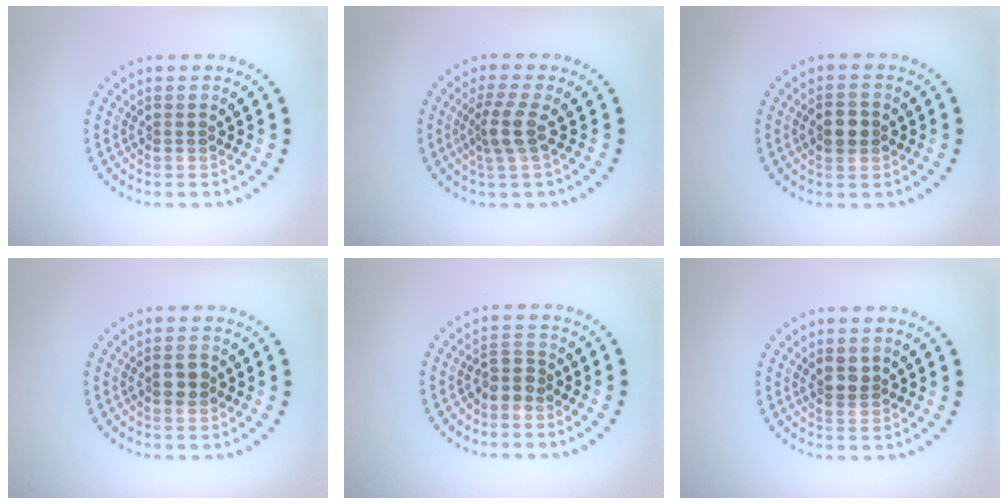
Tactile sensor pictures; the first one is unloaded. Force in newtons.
{"total": 2.7, "press": 2.2, "slide": 1.7}
{"total": 2.9, "press": 2.9, "slide": 0.0}
{"total": 1.8, "press": 1.8, "slide": 0.2}
{"total": 2.0, "press": 1.7, "slide": 1.1}
{"total": 1.9, "press": 1.7, "slide": 0.8}